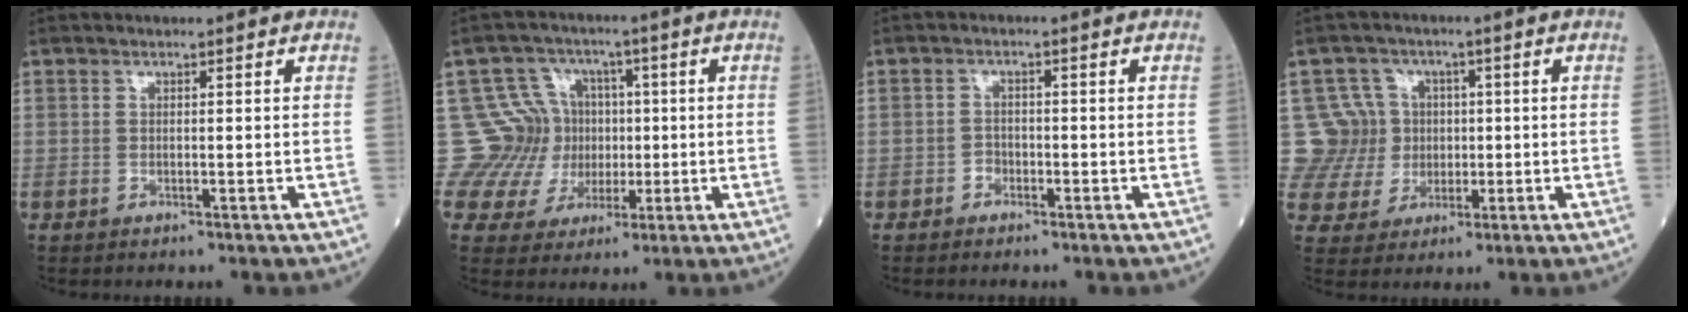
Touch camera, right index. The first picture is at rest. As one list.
[{"total": 12.7, "force": [1.3, 12.5, 2.1], "torque": [-0.046, 0.060, 0.040]}, {"total": 1.5, "force": [-1.0, 1.2, 0.2], "torque": [0.003, 0.007, -0.021]}, {"total": 9.1, "force": [1.3, 9.0, 0.1], "torque": [-0.002, 0.037, 0.031]}]